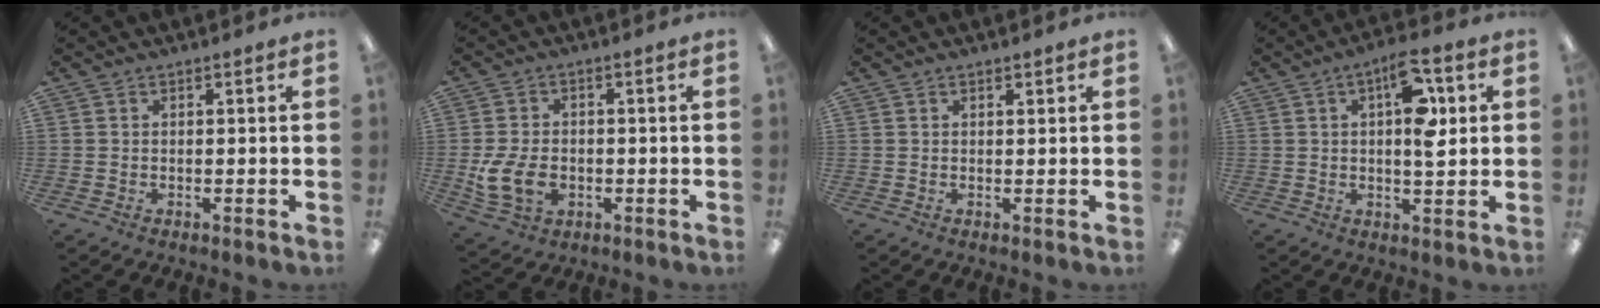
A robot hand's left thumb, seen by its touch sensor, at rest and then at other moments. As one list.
[{"total": 9.4, "force": [-2.3, 6.8, 6.1], "torque": [-0.127, 0.007, -0.038]}, {"total": 0.9, "force": [0.7, 0.4, 0.3], "torque": [0.001, 0.000, 0.011]}, {"total": 10.6, "force": [3.1, 4.5, 9.1], "torque": [-0.133, -0.005, 0.049]}]